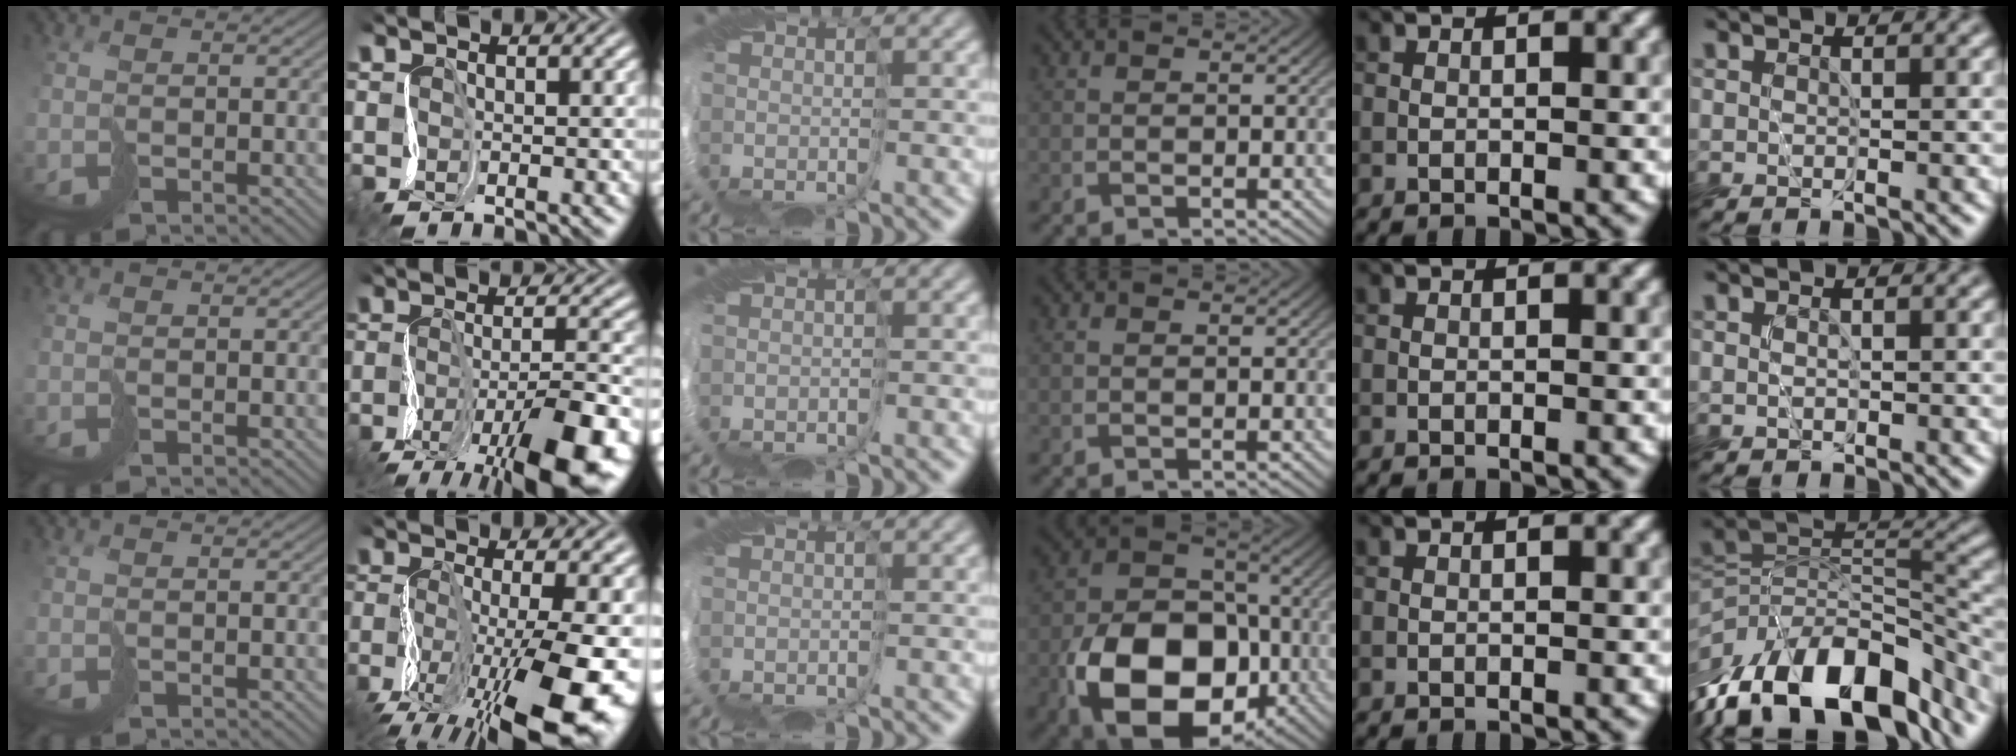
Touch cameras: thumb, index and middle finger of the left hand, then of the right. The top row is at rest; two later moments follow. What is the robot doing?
{"motion": "cut", "object": "bubble wrap"}